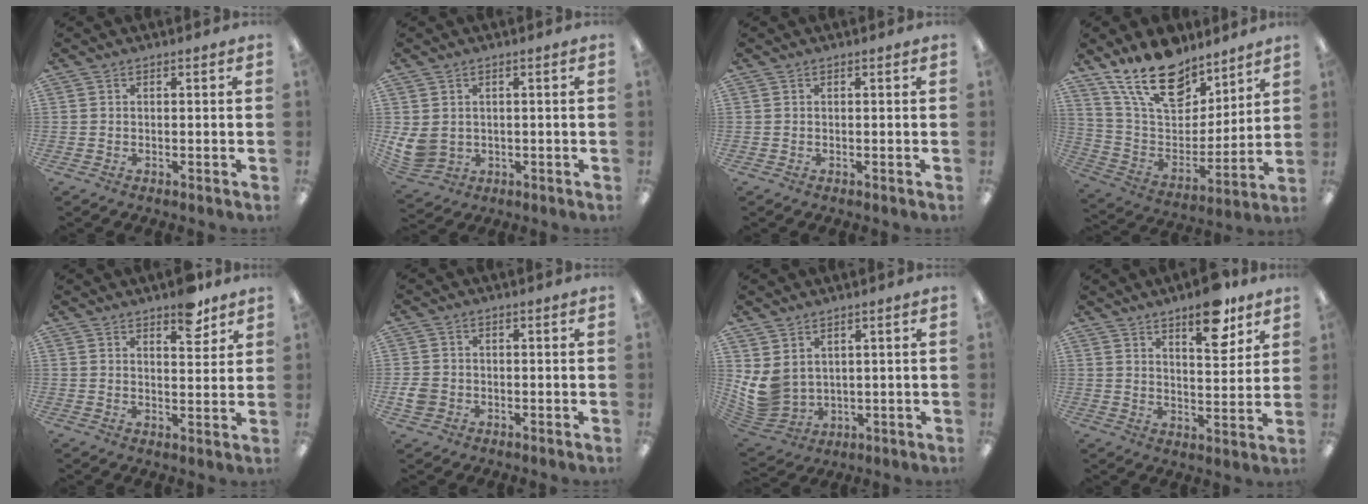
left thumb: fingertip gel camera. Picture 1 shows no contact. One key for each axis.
{"total": 5.6, "fx": 1.3, "fy": 4.8, "fz": 2.6, "tx": -0.073, "ty": -0.005, "tz": 0.027}
{"total": 0.0}
{"total": 19.8, "fx": 14.4, "fy": 9.8, "fz": 9.5, "tx": -0.176, "ty": -0.083, "tz": 0.262}
{"total": 6.5, "fx": 5.0, "fy": 2.6, "fz": 3.3, "tx": -0.021, "ty": -0.034, "tz": 0.080}
{"total": 3.6, "fx": -0.7, "fy": 3.1, "fz": 1.6, "tx": -0.023, "ty": 0.002, "tz": -0.015}
{"total": 7.4, "fx": 2.6, "fy": 6.0, "fz": 3.7, "tx": -0.104, "ty": -0.019, "tz": 0.055}
{"total": 11.7, "fx": 8.1, "fy": 4.3, "fz": 7.3, "tx": -0.081, "ty": -0.048, "tz": 0.130}